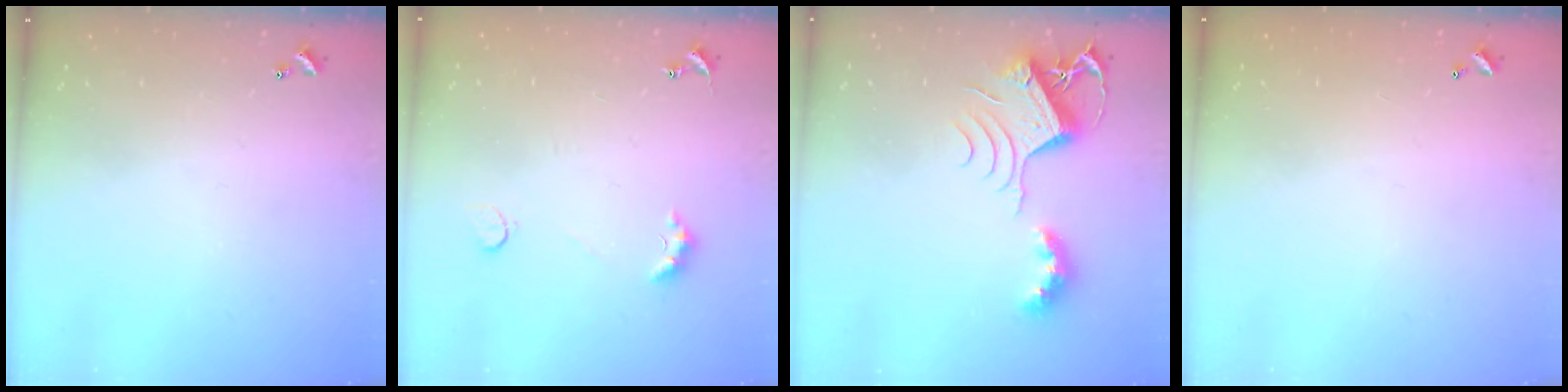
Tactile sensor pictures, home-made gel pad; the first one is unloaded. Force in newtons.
{"total": 3.6, "press": 3.6, "slide": 0.6}
{"total": 9.3, "press": 9.3, "slide": 0.3}
{"total": 2.9, "press": 2.9, "slide": 0.1}